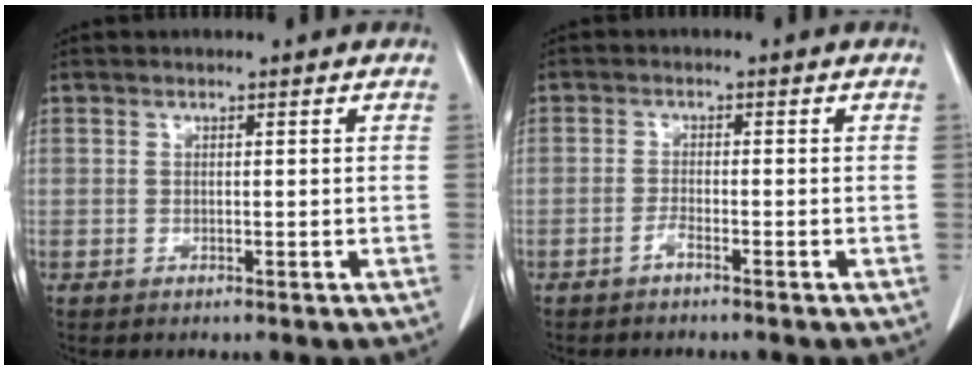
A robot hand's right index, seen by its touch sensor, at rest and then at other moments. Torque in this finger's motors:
{"motor_torque": [0.14, -0.11, 0.01, 0.00]}